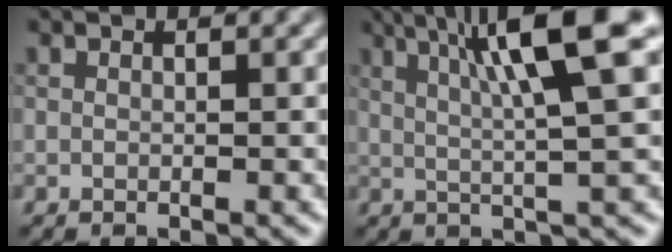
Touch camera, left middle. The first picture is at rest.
{"total": 8.8, "force": [3.2, 1.2, 8.1], "torque": [-0.111, 0.019, 0.049]}